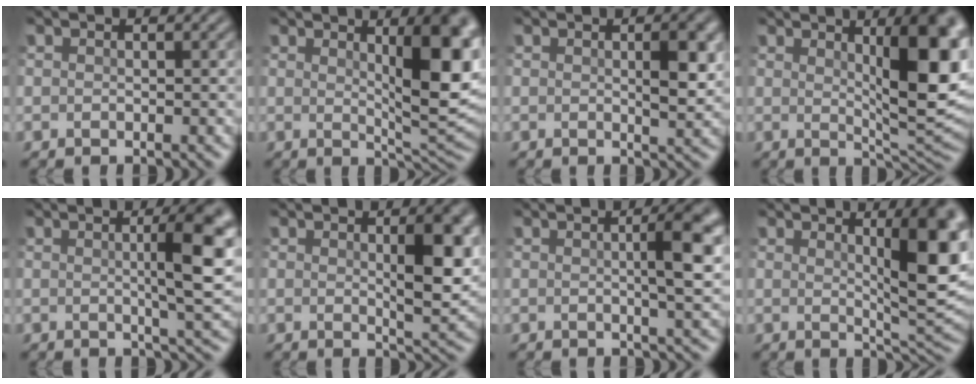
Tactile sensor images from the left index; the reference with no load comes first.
{"total": 8.5, "force": [2.4, 2.4, 7.8], "torque": [-0.105, 0.001, 0.043]}
{"total": 3.6, "force": [0.5, 1.5, 3.3], "torque": [-0.050, 0.000, 0.012]}
{"total": 9.6, "force": [2.6, 2.6, 8.9], "torque": [-0.116, 0.001, 0.046]}
{"total": 6.3, "force": [1.3, 0.9, 6.1], "torque": [-0.081, 0.009, 0.019]}
{"total": 5.9, "force": [1.2, 2.1, 5.4], "torque": [-0.078, 0.000, 0.025]}
{"total": 4.5, "force": [1.0, 0.8, 4.3], "torque": [-0.064, 0.009, 0.015]}
{"total": 7.8, "force": [2.4, 1.9, 7.2], "torque": [-0.096, 0.000, 0.042]}